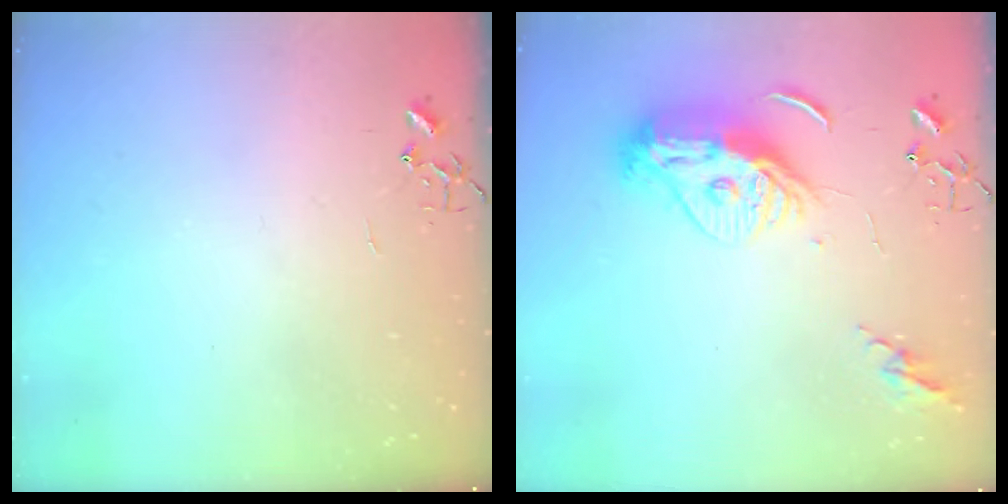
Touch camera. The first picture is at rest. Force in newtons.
{"total": 13.5, "press": 13.4, "slide": 1.5}